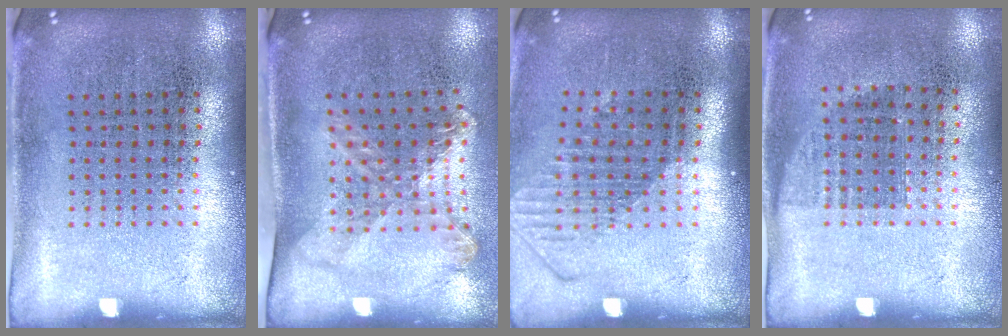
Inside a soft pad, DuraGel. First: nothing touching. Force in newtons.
{"total": 1.8, "press": 1.3, "slide": 1.2}
{"total": 1.5, "press": 1.2, "slide": 1.0}
{"total": 0.8, "press": 0.7, "slide": 0.4}